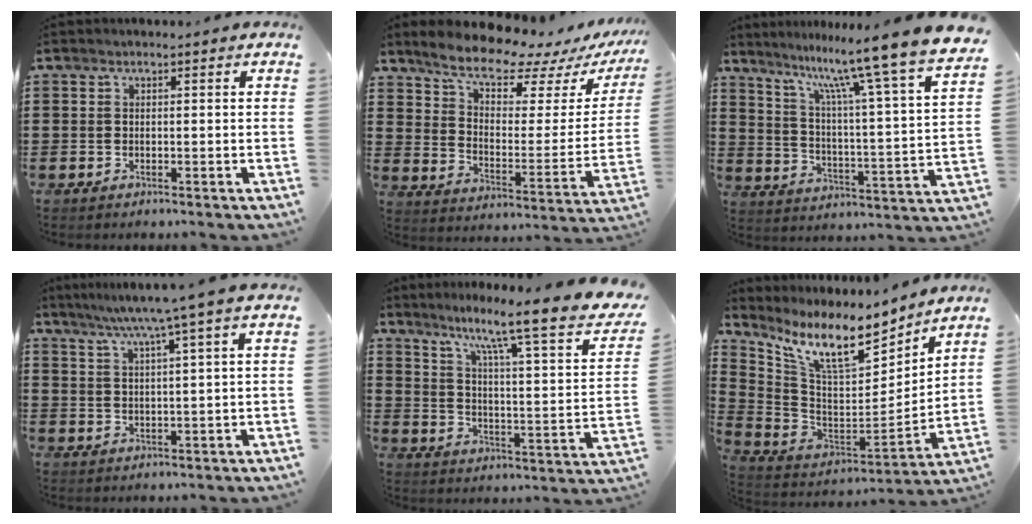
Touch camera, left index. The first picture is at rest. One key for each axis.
{"total": 10.2, "fx": 8.9, "fy": 2.2, "fz": 4.4, "tx": -0.104, "ty": -0.059, "tz": 0.152}
{"total": 11.6, "fx": 9.9, "fy": -1.6, "fz": 6.0, "tx": -0.128, "ty": -0.090, "tz": 0.150}
{"total": 6.0, "fx": 4.0, "fy": -1.1, "fz": 4.3, "tx": -0.094, "ty": -0.012, "tz": 0.064}
{"total": 9.0, "fx": 7.2, "fy": -0.2, "fz": 5.4, "tx": -0.119, "ty": -0.068, "tz": 0.105}
{"total": 11.3, "fx": 8.2, "fy": 2.5, "fz": 7.4, "tx": -0.174, "ty": -0.047, "tz": 0.139}